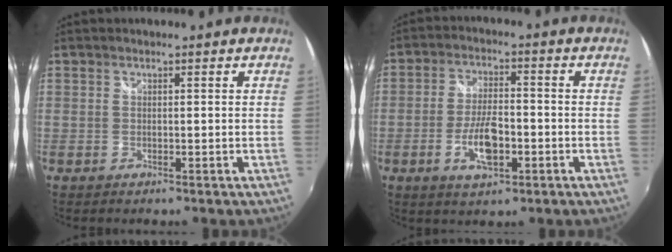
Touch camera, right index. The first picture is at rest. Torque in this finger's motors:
{"motor_torque": [0.73, 0.35, 0.53, 0.10]}